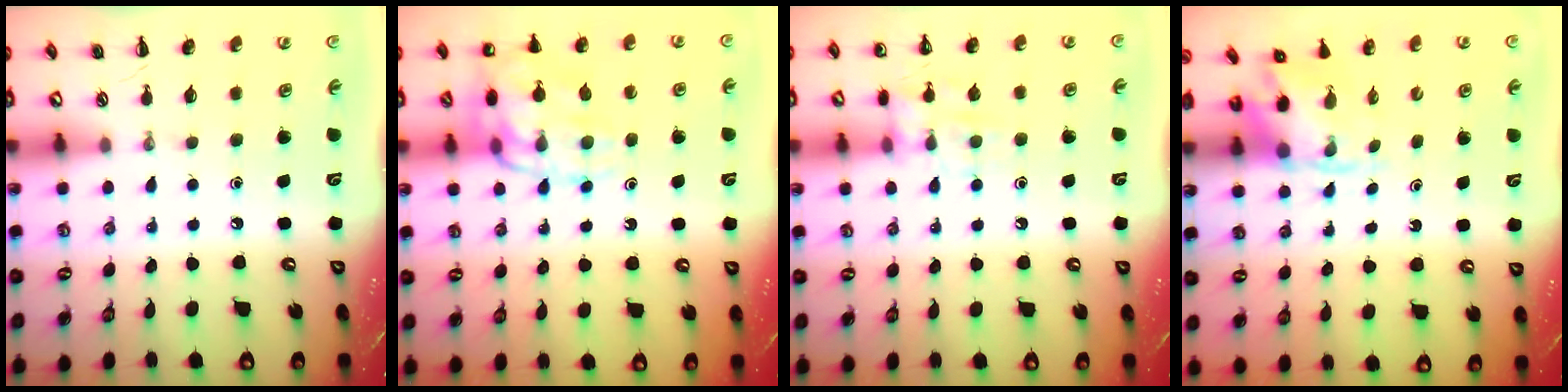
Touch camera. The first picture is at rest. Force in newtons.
{"total": 14.6, "press": 14.5, "slide": 1.8}
{"total": 10.6, "press": 10.6, "slide": 0.6}
{"total": 4.8, "press": 4.7, "slide": 0.4}